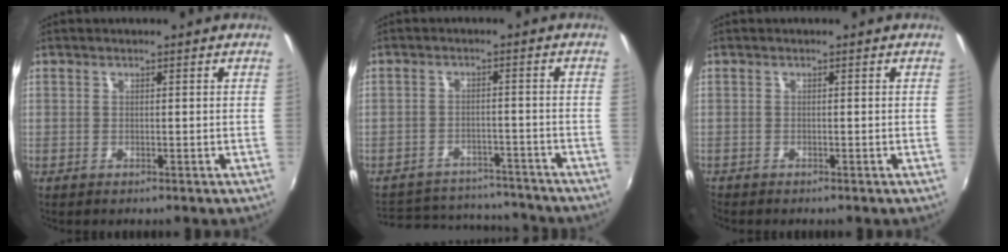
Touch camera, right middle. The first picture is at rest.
{"total": 14.8, "force": [-12.9, 5.9, 4.1], "torque": [-0.105, 0.032, -0.165]}
{"total": 0.6, "force": [-0.6, 0.3, 0.0], "torque": [-0.001, -0.002, -0.014]}